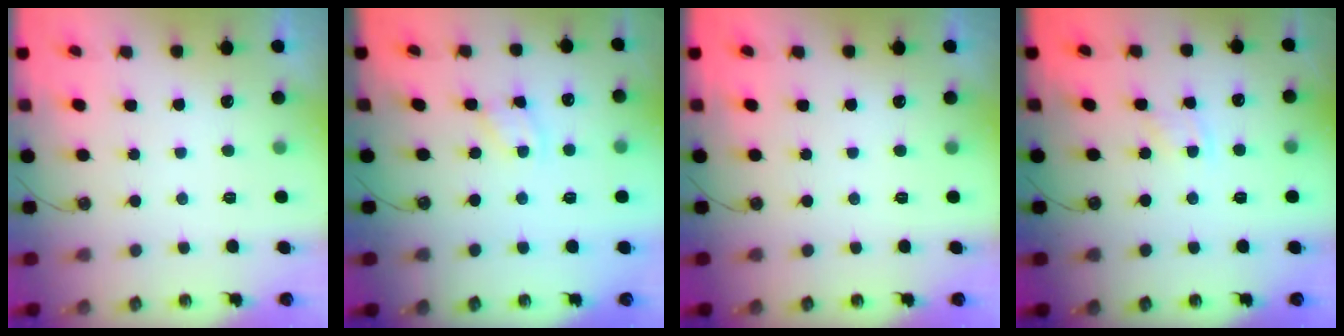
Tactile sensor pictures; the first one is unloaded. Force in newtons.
{"total": 1.9, "press": 1.8, "slide": 0.3}
{"total": 0.0}
{"total": 5.7, "press": 5.7, "slide": 0.6}